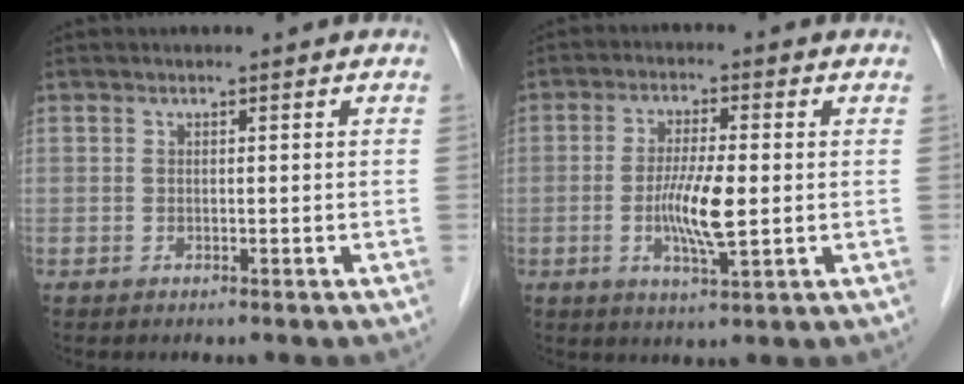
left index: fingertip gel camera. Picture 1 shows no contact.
{"total": 6.9, "force": [-0.9, 1.0, 6.8], "torque": [-0.130, -0.012, -0.017]}